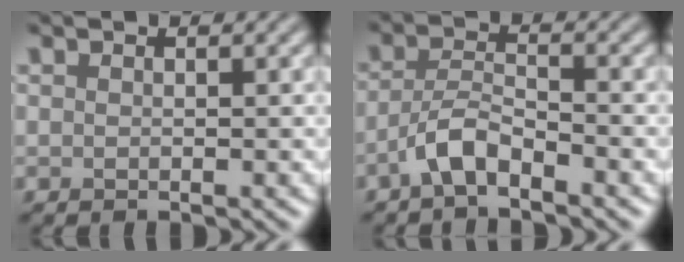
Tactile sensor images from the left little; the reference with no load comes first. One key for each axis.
{"total": 3.1, "fx": -2.1, "fy": 0.8, "fz": 2.1, "tx": -0.046, "ty": 0.009, "tz": -0.048}